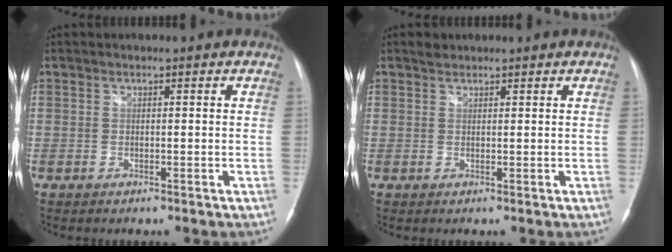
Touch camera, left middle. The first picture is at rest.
{"total": 1.1, "force": [1.0, 0.5, 0.0], "torque": [-0.002, 0.002, 0.017]}